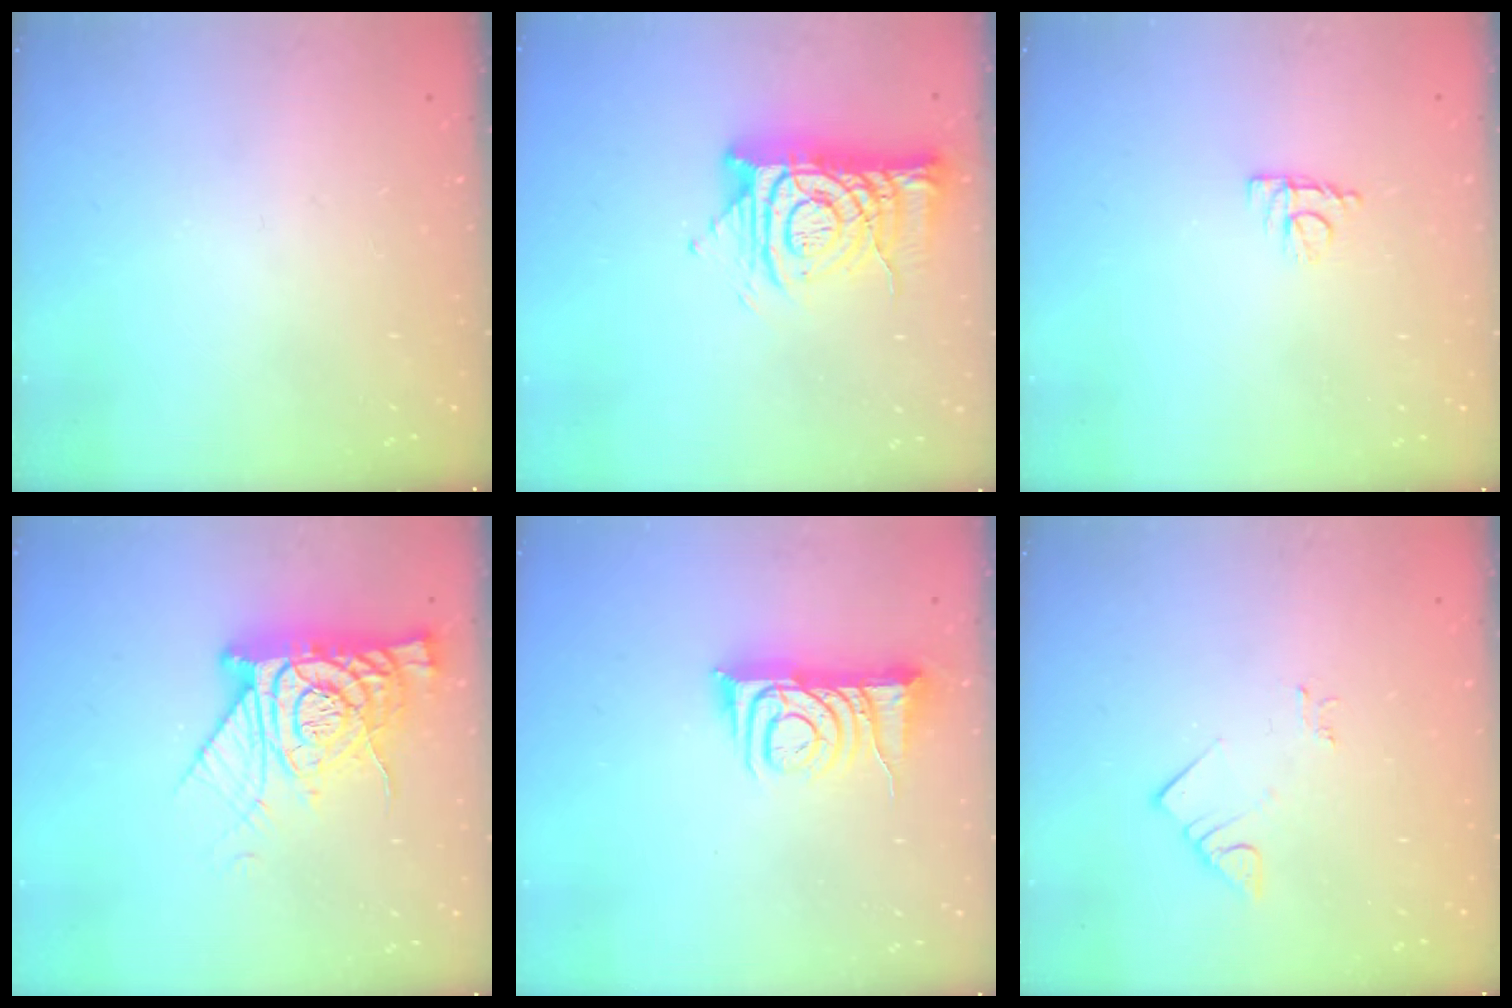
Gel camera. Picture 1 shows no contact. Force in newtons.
{"total": 13.4, "press": 13.4, "slide": 1.3}
{"total": 5.8, "press": 5.8, "slide": 0.4}
{"total": 15.9, "press": 15.9, "slide": 1.5}
{"total": 8.1, "press": 8.0, "slide": 1.2}
{"total": 2.5, "press": 2.5, "slide": 0.3}